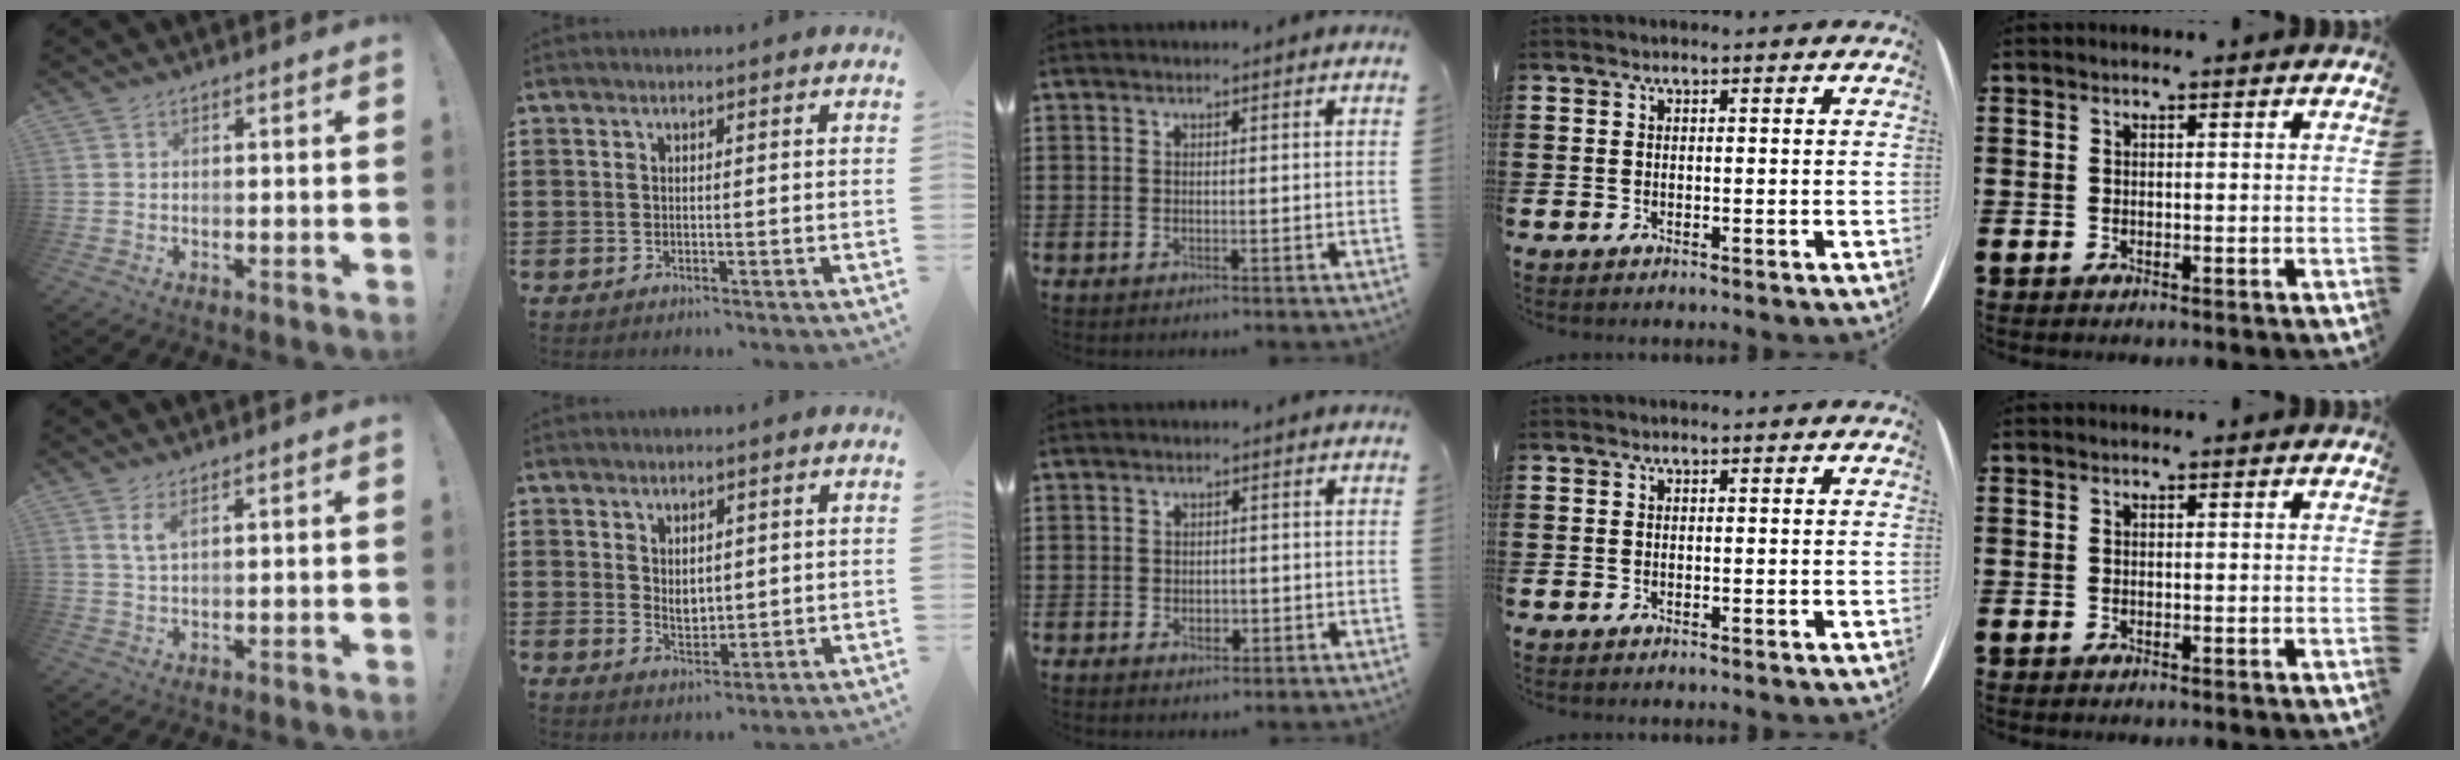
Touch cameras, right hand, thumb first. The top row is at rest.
{"thumb": {"total": 3.4, "force": [2.0, 0.8, 2.6], "torque": [-0.039, -0.008, 0.032]}, "index": {"total": 2.6, "force": [1.0, 1.7, 1.6], "torque": [-0.027, 0.003, 0.017]}, "middle": {"total": 1.6, "force": [-0.6, 0.9, 1.2], "torque": [-0.022, 0.003, -0.012]}}